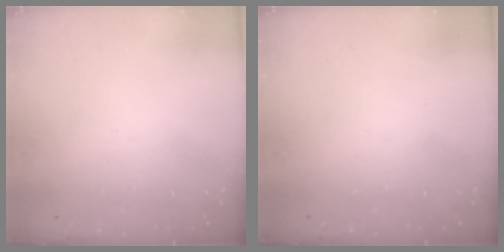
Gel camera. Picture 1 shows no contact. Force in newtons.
{"total": 0.0}